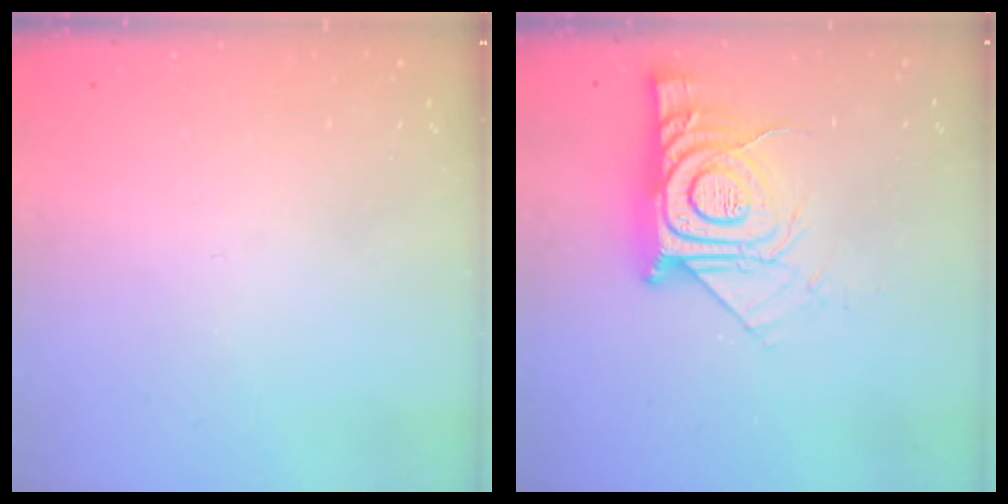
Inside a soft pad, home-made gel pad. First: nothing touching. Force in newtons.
{"total": 15.3, "press": 15.2, "slide": 1.1}